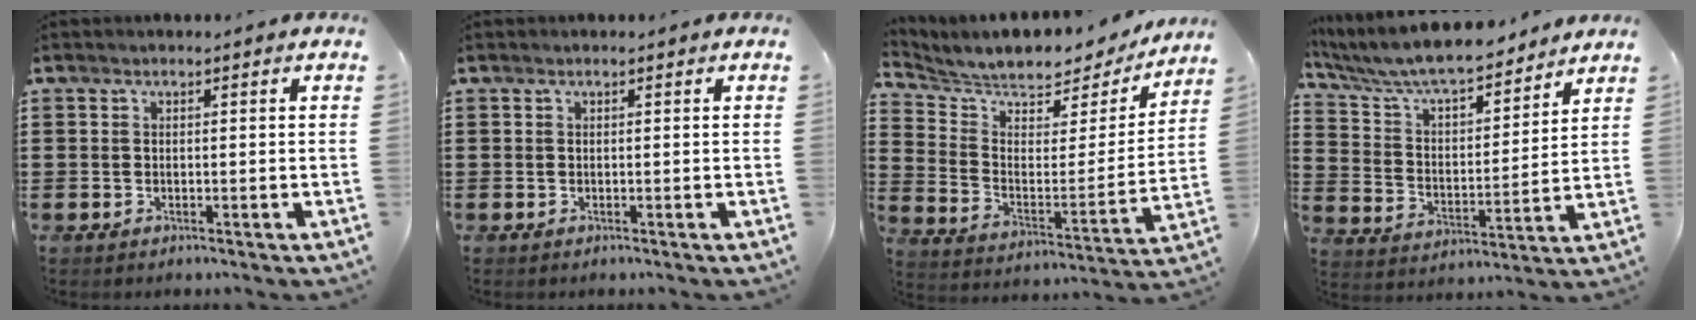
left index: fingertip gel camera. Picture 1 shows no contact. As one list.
[{"total": 0.0}, {"total": 5.9, "force": [5.6, 1.4, 1.0], "torque": [-0.057, -0.047, 0.094]}, {"total": 8.1, "force": [7.4, 1.2, 3.1], "torque": [-0.092, -0.044, 0.127]}]